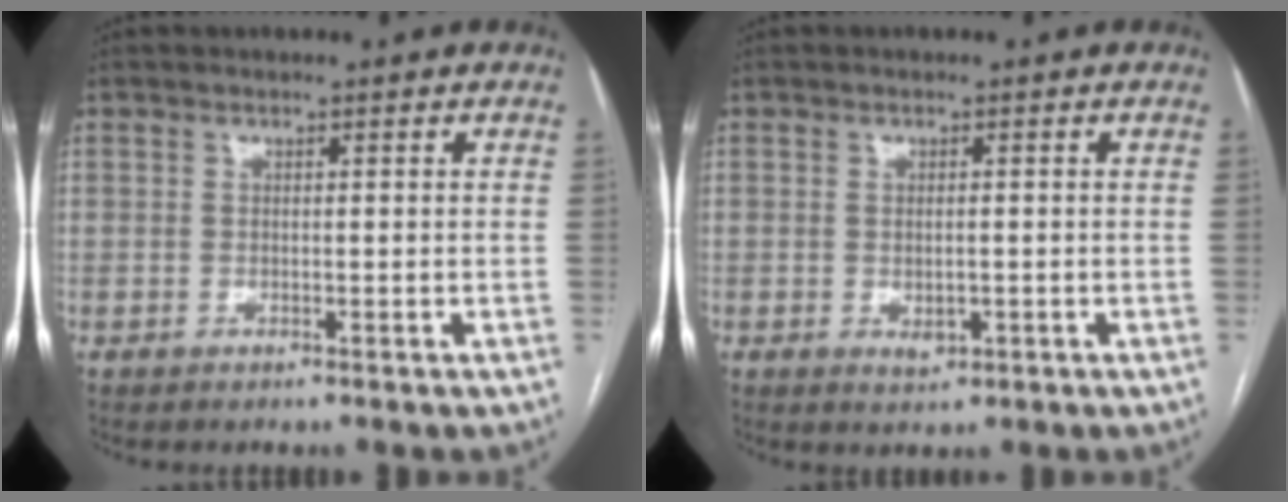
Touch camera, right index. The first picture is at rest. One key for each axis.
{"total": 2.0, "fx": -0.5, "fy": 1.1, "fz": 1.7, "tx": -0.027, "ty": -0.002, "tz": 0.000}